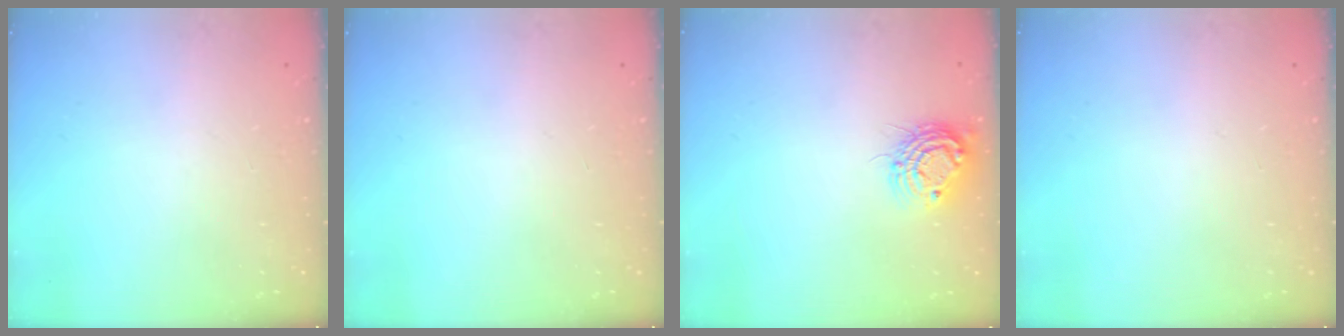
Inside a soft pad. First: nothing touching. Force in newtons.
{"total": 0.0}
{"total": 11.0, "press": 10.9, "slide": 0.8}
{"total": 0.0}